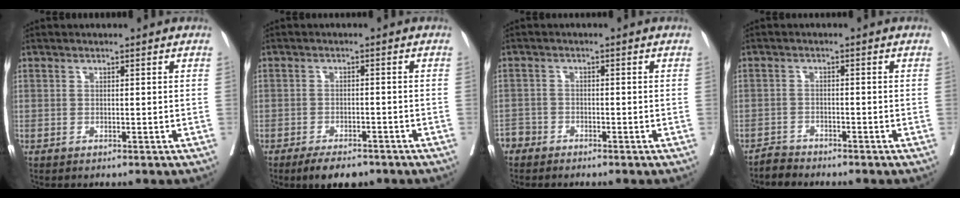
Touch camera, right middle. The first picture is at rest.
{"total": 5.1, "force": [-3.9, 2.0, 2.6], "torque": [-0.037, -0.003, -0.058]}
{"total": 2.2, "force": [-1.9, 1.1, -0.3], "torque": [0.004, 0.005, -0.039]}
{"total": 2.0, "force": [-1.8, 0.2, -0.6], "torque": [0.015, -0.006, -0.036]}